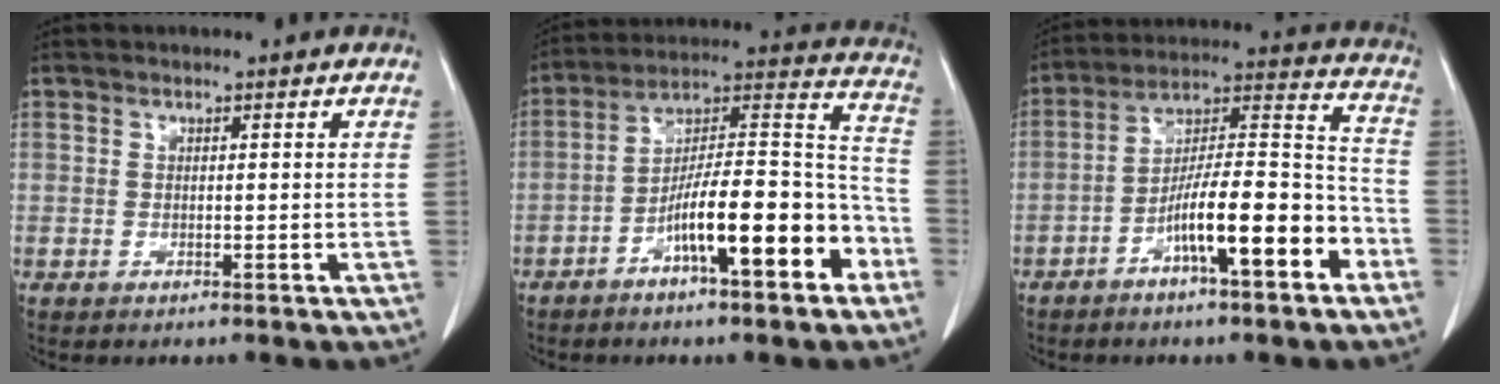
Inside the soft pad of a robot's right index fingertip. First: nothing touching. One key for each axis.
{"total": 17.4, "fx": -7.8, "fy": 3.6, "fz": 15.2, "tx": -0.239, "ty": 0.026, "tz": -0.122}
{"total": 15.3, "fx": -7.1, "fy": 2.7, "fz": 13.3, "tx": -0.215, "ty": 0.018, "tz": -0.113}